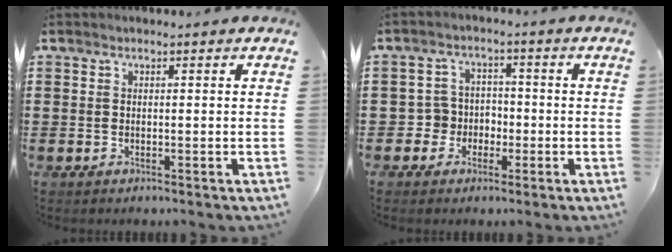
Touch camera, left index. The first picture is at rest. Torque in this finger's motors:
{"motor_torque": [-0.13, 0.39, 0.02, -0.01]}